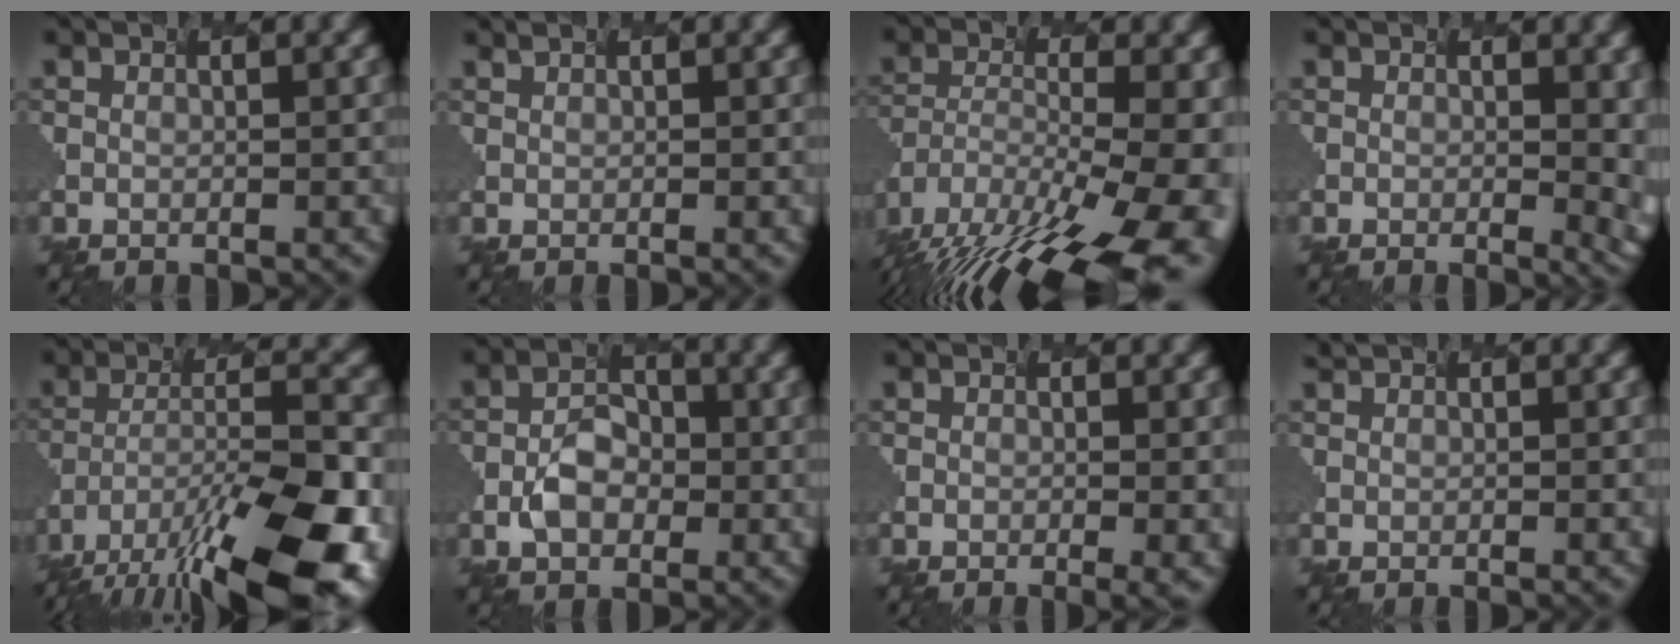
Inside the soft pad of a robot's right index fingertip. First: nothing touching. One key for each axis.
{"total": 1.6, "fx": 0.9, "fy": 0.8, "fz": 1.1, "tx": -0.005, "ty": 0.005, "tz": 0.006}
{"total": 17.9, "fx": -11.3, "fy": 7.2, "fz": 11.9, "tx": -0.204, "ty": -0.030, "tz": -0.146}
{"total": 4.6, "fx": 0.3, "fy": 2.0, "fz": 4.2, "tx": -0.021, "ty": -0.004, "tz": 0.015}
{"total": 15.7, "fx": -10.4, "fy": 5.2, "fz": 10.6, "tx": -0.185, "ty": -0.028, "tz": -0.141}
{"total": 3.0, "fx": -1.6, "fy": 2.0, "fz": 1.6, "tx": -0.029, "ty": 0.006, "tz": -0.025}
{"total": 2.1, "fx": -0.7, "fy": 0.3, "fz": 2.0, "tx": -0.017, "ty": -0.003, "tz": -0.001}
{"total": 1.0, "fx": 0.6, "fy": 0.2, "fz": 0.7, "tx": -0.010, "ty": -0.003, "tz": 0.013}